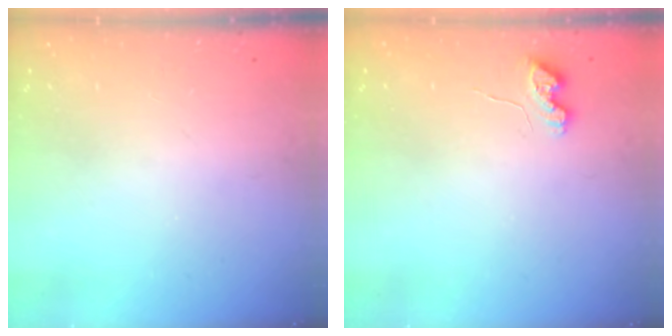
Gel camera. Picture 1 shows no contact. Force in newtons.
{"total": 5.1, "press": 5.1, "slide": 0.7}